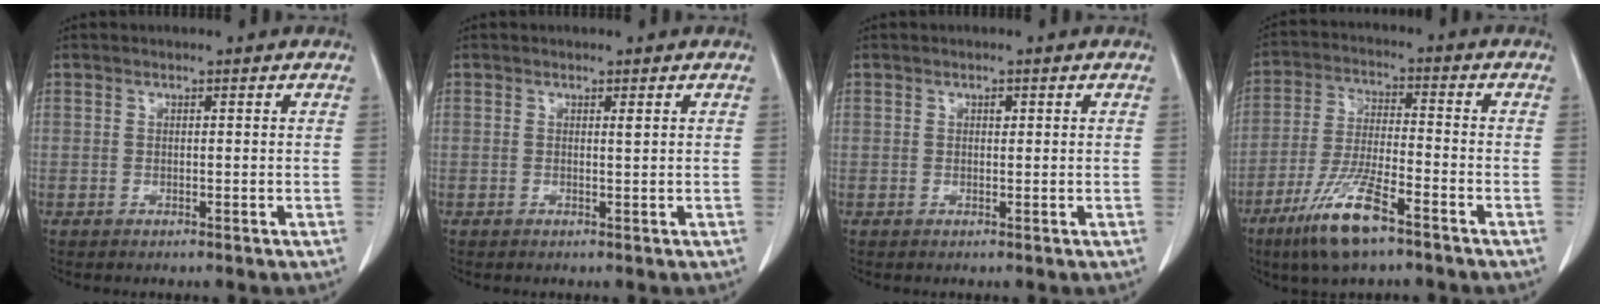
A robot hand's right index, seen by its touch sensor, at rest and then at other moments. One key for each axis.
{"total": 0.6, "fx": 0.3, "fy": -0.1, "fz": 0.5, "tx": -0.010, "ty": -0.003, "tz": 0.006}
{"total": 0.7, "fx": 0.3, "fy": 0.4, "fz": 0.5, "tx": -0.007, "ty": 0.000, "tz": 0.004}
{"total": 11.0, "fx": -7.0, "fy": 1.7, "fz": 8.3, "tx": -0.171, "ty": -0.025, "tz": -0.131}